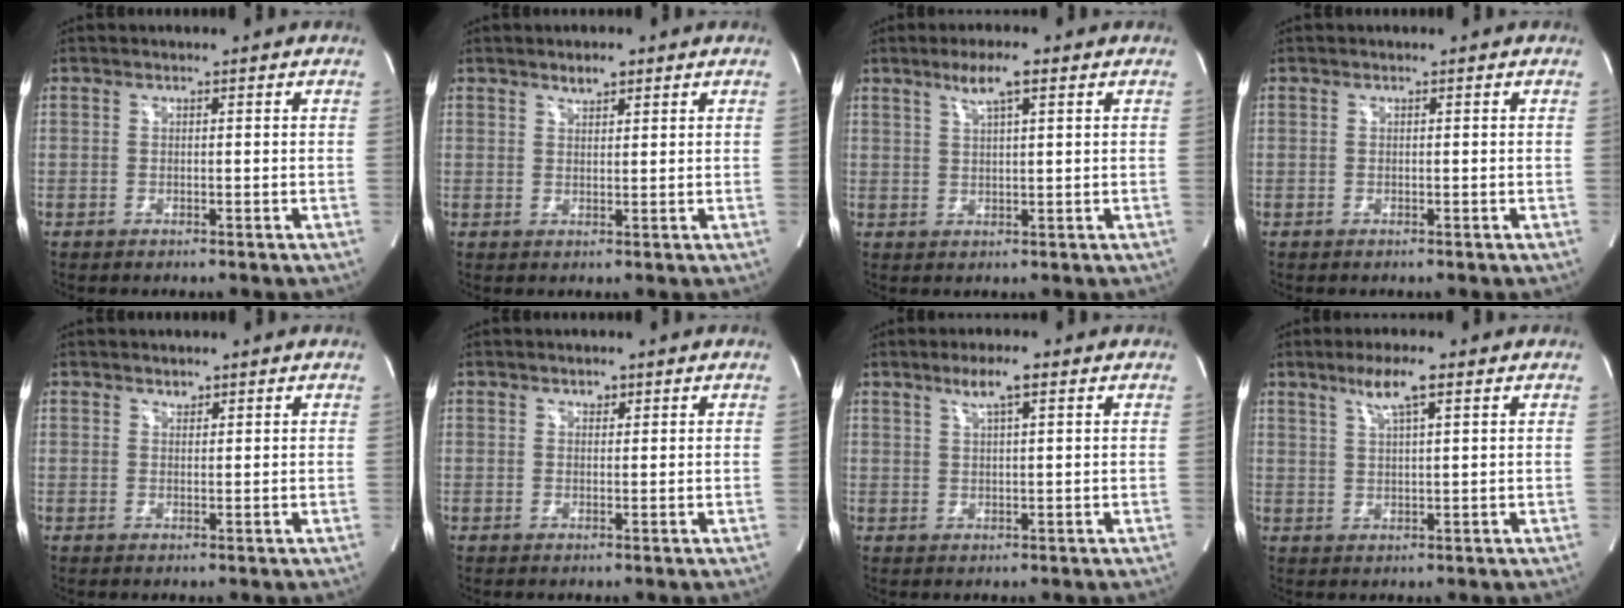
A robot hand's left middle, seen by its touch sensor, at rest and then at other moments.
{"total": 2.1, "force": [1.6, 0.7, 1.1], "torque": [-0.021, 0.001, 0.028]}
{"total": 4.4, "force": [2.6, 0.3, 3.6], "torque": [-0.067, 0.006, 0.047]}
{"total": 0.0}
{"total": 0.9, "force": [0.8, 0.5, 0.3], "torque": [-0.006, -0.001, 0.013]}
{"total": 1.1, "force": [0.7, 0.7, 0.5], "torque": [-0.006, -0.001, 0.010]}
{"total": 3.9, "force": [2.3, 0.2, 3.1], "torque": [-0.060, 0.005, 0.041]}
{"total": 5.1, "force": [3.0, 0.3, 4.1], "torque": [-0.078, 0.005, 0.055]}